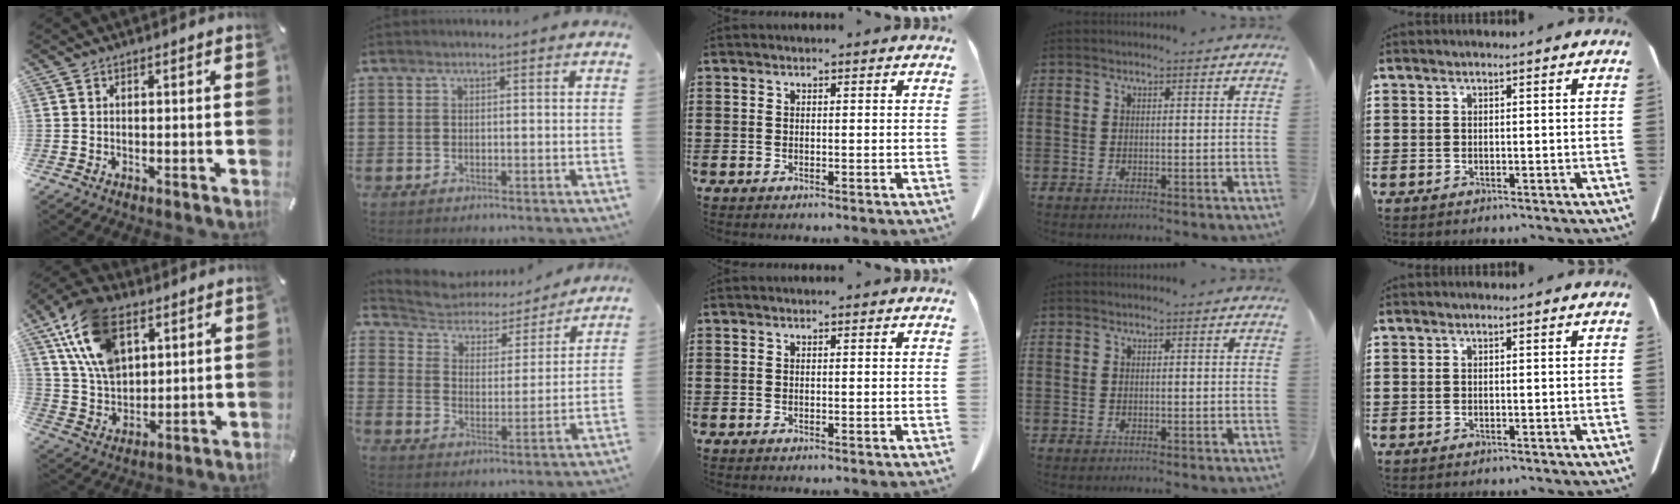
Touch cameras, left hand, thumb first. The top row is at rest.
{"thumb": {"total": 16.3, "force": [7.9, 10.0, 10.2], "torque": [-0.245, -0.022, 0.144]}, "index": {"total": 4.2, "force": [3.9, 1.6, 0.5], "torque": [-0.038, -0.028, 0.061]}}